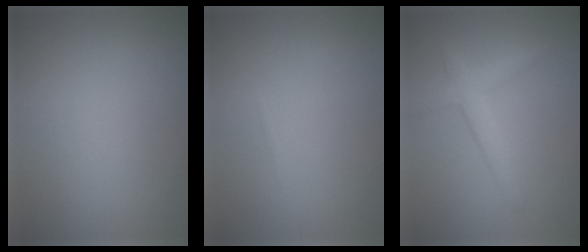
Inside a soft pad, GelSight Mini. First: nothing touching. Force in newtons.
{"total": 0.0}
{"total": 2.5, "press": 2.5, "slide": 0.1}